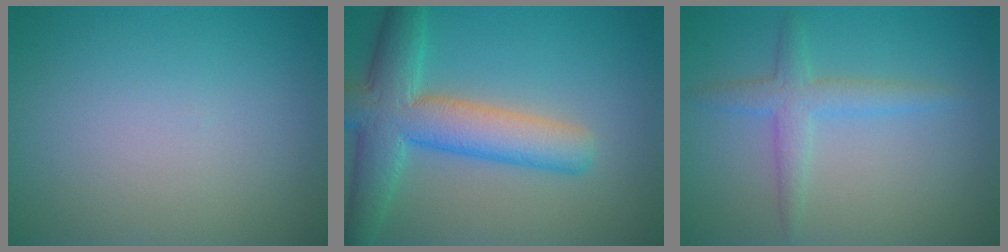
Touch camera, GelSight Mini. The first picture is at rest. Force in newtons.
{"total": 7.5, "press": 7.5, "slide": 0.2}
{"total": 2.6, "press": 2.6, "slide": 0.1}